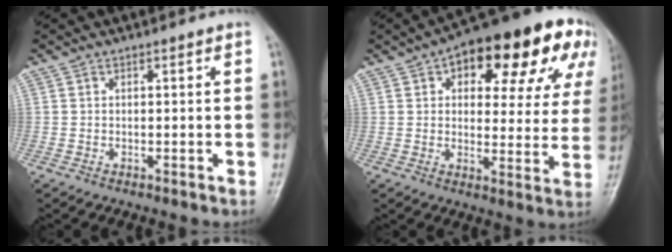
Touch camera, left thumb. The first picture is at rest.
{"total": 23.1, "force": [11.1, 11.1, 17.0], "torque": [-0.184, 0.018, 0.146]}